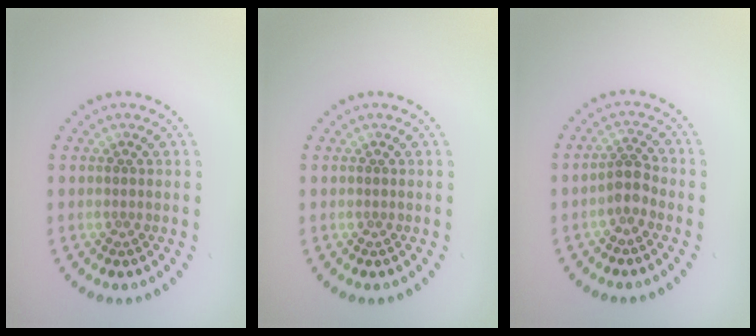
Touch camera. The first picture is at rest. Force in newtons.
{"total": 0.0}
{"total": 1.9, "press": 1.5, "slide": 1.2}